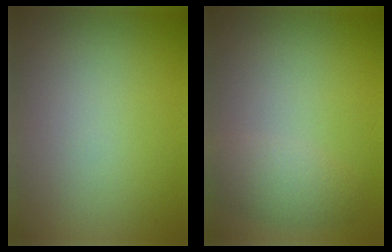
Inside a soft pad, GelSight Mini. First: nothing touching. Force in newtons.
{"total": 2.4, "press": 2.4, "slide": 0.1}